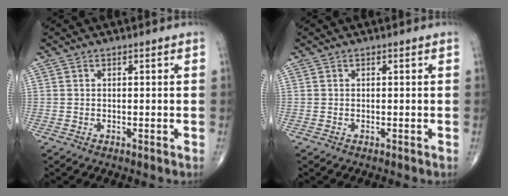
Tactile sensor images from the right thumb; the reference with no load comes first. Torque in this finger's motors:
{"motor_torque": [0.05, -0.05, 0.11, 0.06, 0.02]}